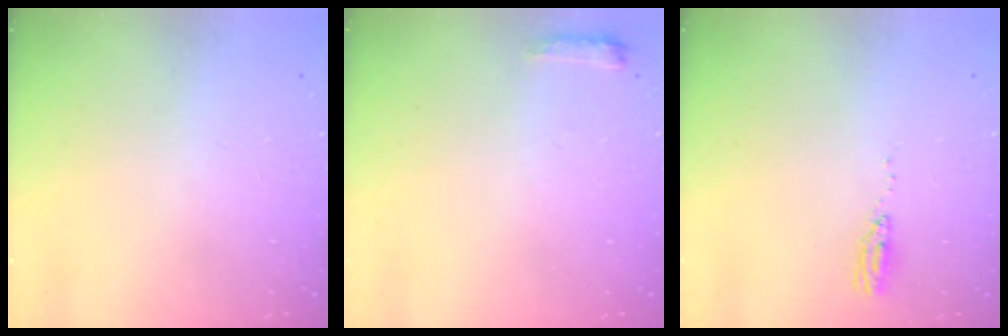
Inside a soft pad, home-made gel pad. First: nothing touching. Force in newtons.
{"total": 4.8, "press": 4.8, "slide": 0.8}
{"total": 3.5, "press": 3.3, "slide": 1.2}